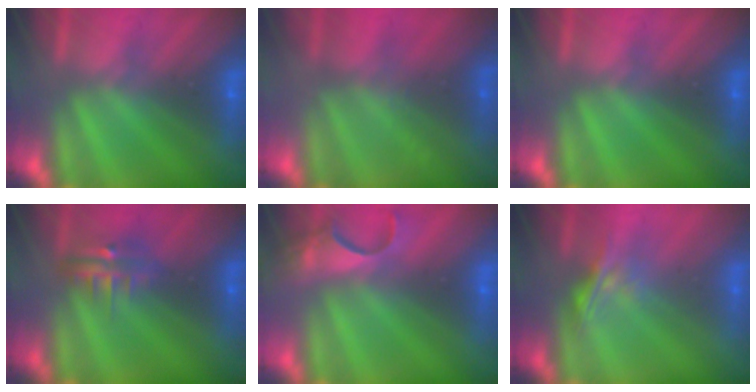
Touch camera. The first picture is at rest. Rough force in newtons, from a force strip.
{"total": 2.2}
{"total": 0.0}
{"total": 4.8}
{"total": 5.0}
{"total": 1.4}